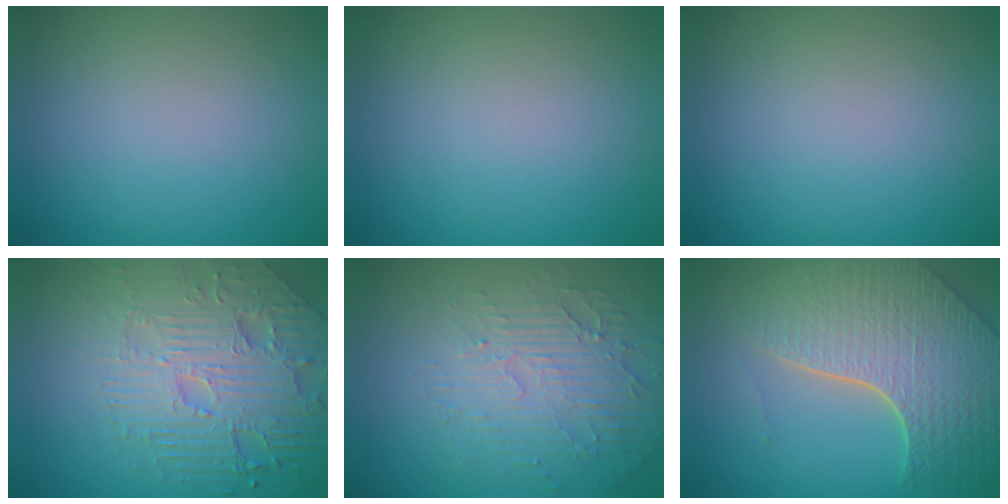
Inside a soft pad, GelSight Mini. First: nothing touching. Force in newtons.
{"total": 0.0}
{"total": 0.0}
{"total": 7.8, "press": 5.8, "slide": 5.3}
{"total": 4.7, "press": 3.2, "slide": 3.5}
{"total": 7.8, "press": 5.7, "slide": 5.4}